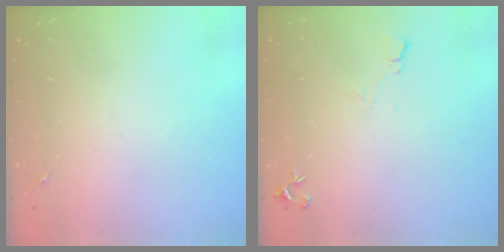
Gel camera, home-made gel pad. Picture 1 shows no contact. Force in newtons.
{"total": 5.9, "press": 5.8, "slide": 1.0}